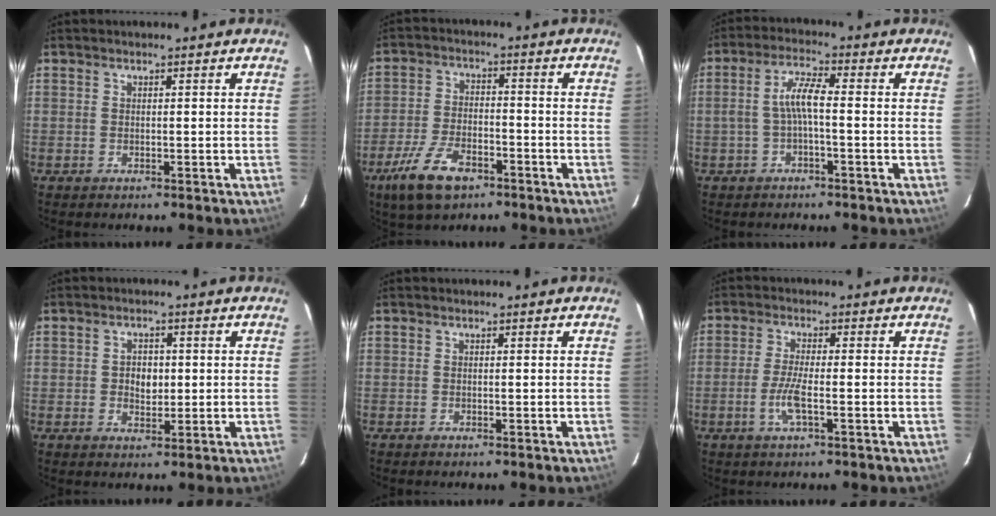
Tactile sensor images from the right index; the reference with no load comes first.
{"total": 11.2, "force": [-7.0, 5.1, 7.2], "torque": [-0.171, -0.013, -0.127]}
{"total": 4.8, "force": [-1.2, 0.6, 4.6], "torque": [-0.099, 0.012, -0.021]}
{"total": 3.4, "force": [0.1, 2.6, 2.2], "torque": [-0.034, 0.006, 0.002]}
{"total": 0.0}
{"total": 4.9, "force": [-1.8, 0.5, 4.5], "torque": [-0.093, -0.005, -0.037]}